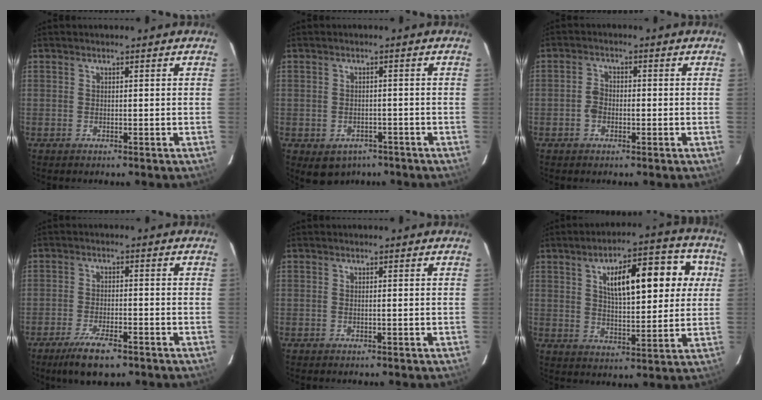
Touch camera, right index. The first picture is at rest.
{"total": 4.7, "force": [-2.9, 3.5, 1.3], "torque": [-0.018, 0.007, -0.032]}
{"total": 2.5, "force": [-0.8, 1.7, 1.6], "torque": [-0.031, 0.008, -0.019]}
{"total": 6.9, "force": [-4.7, 1.7, 4.7], "torque": [-0.089, -0.010, -0.079]}
{"total": 0.0}
{"total": 15.0, "force": [4.3, 5.2, 13.4], "torque": [-0.186, 0.034, 0.064]}